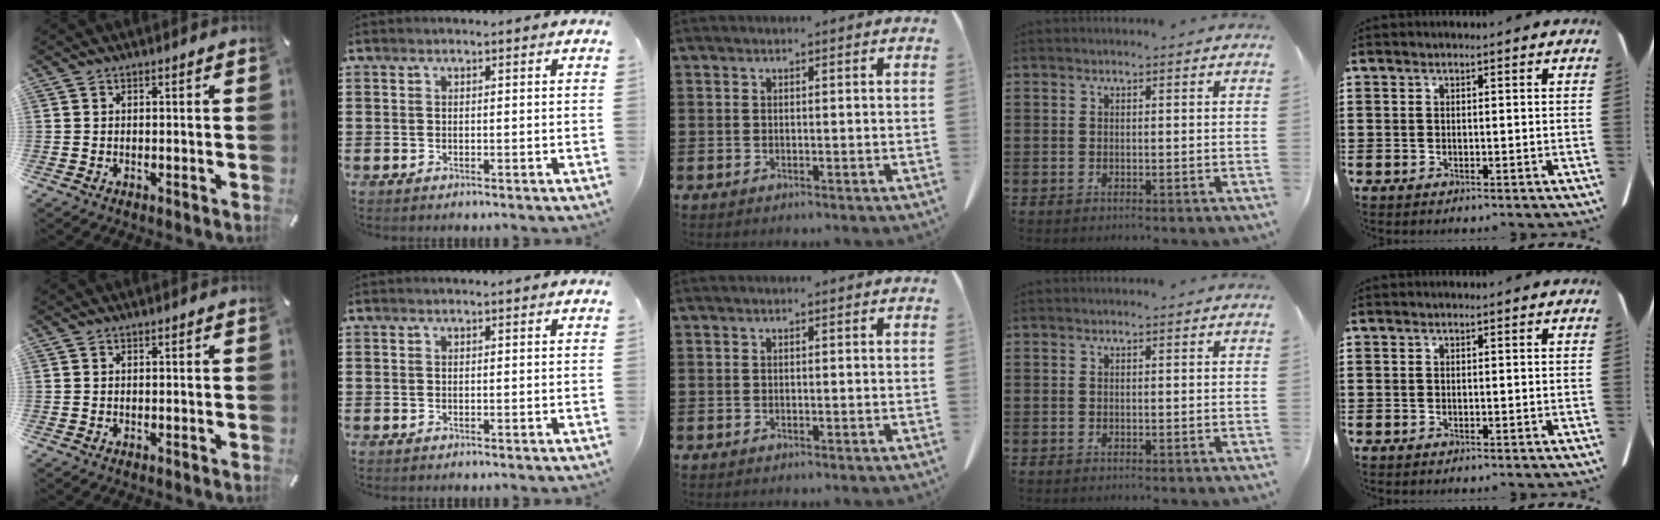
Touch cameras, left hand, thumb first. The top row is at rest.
{}